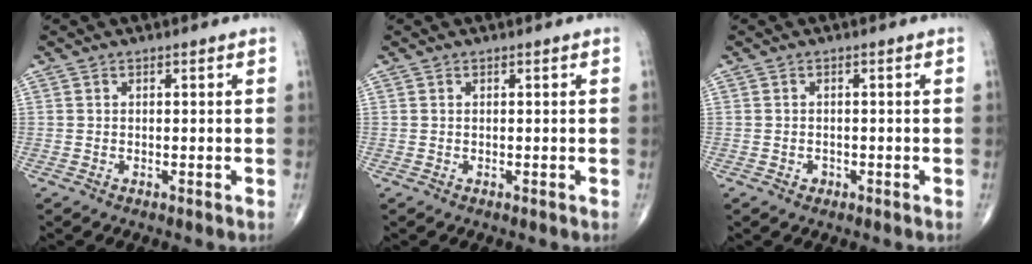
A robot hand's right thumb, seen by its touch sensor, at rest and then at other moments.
{"total": 0.0}
{"total": 1.1, "force": [-0.5, 0.9, 0.3], "torque": [-0.002, 0.004, -0.007]}